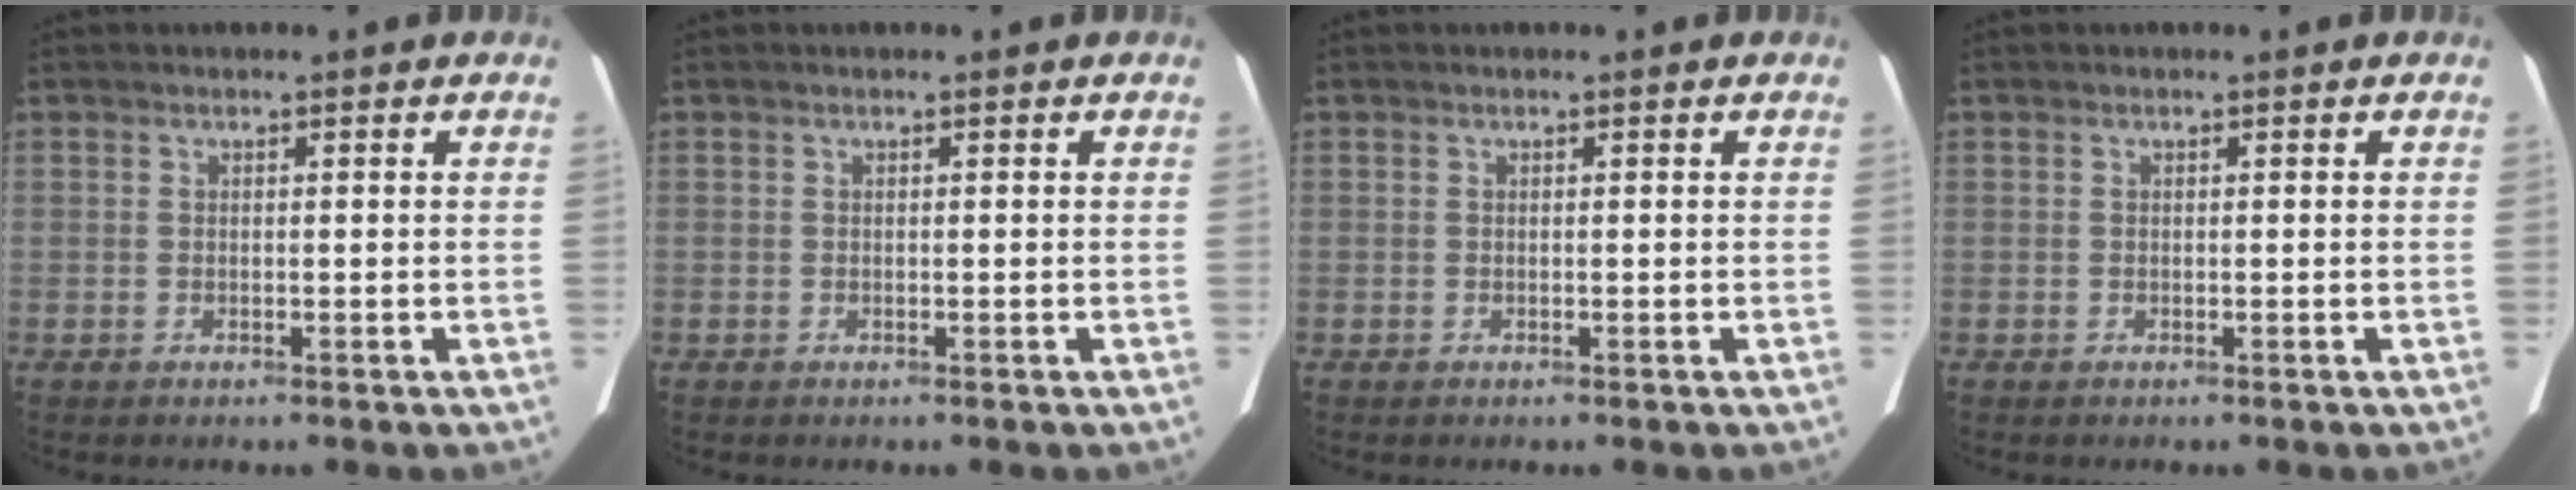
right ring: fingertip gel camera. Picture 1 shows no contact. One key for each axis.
{"total": 0.0}
{"total": 0.0}
{"total": 0.0}